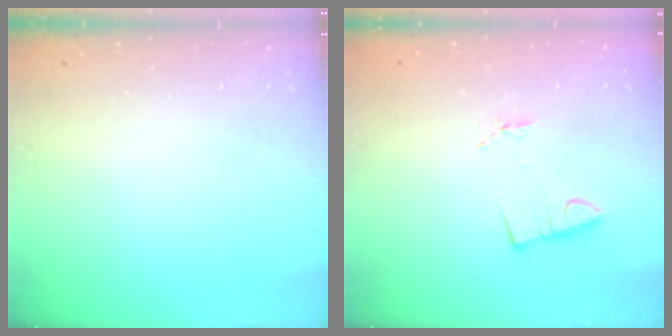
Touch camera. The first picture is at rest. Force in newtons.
{"total": 2.9, "press": 1.4, "slide": 2.5}